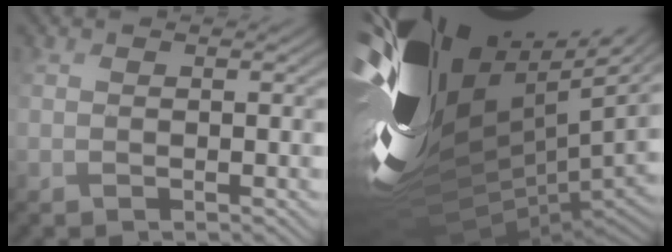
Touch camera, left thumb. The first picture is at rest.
{"total": 15.2, "force": [4.6, 9.0, 11.3], "torque": [-0.262, -0.035, 0.131]}